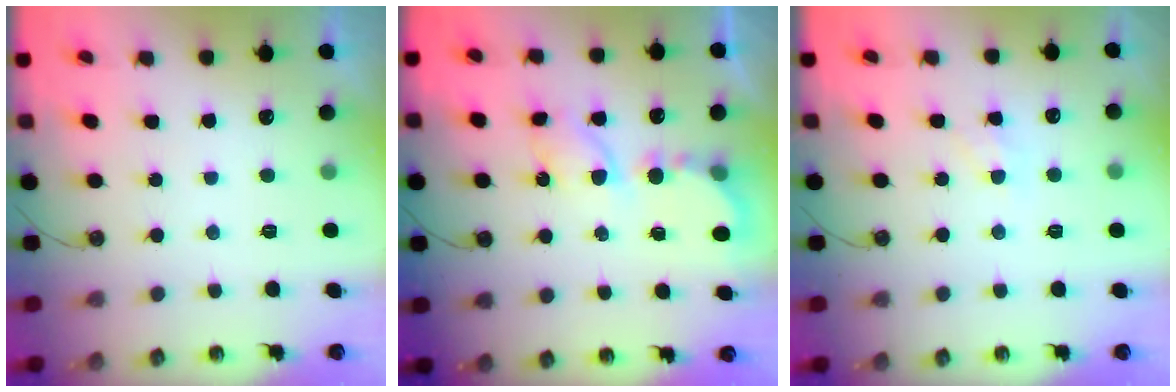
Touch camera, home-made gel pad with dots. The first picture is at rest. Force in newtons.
{"total": 6.7, "press": 6.7, "slide": 0.2}
{"total": 4.9, "press": 4.9, "slide": 0.7}